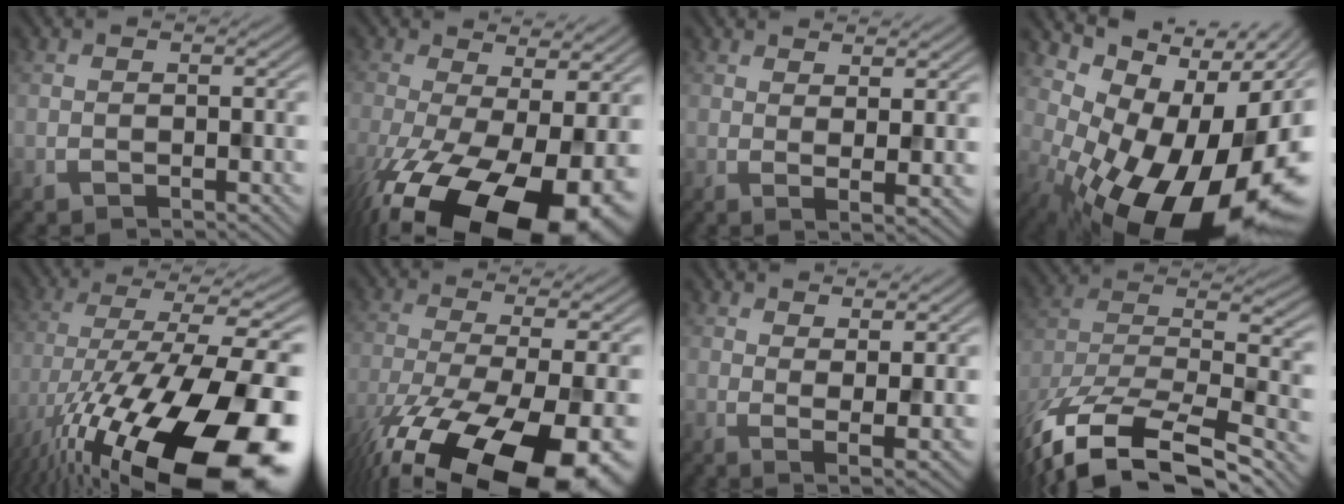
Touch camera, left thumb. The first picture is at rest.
{"total": 16.9, "force": [-7.3, 7.5, 13.3], "torque": [-0.249, -0.053, -0.094]}
{"total": 2.7, "force": [1.7, 0.4, 2.0], "torque": [-0.036, -0.001, 0.045]}
{"total": 17.3, "force": [-5.3, 9.6, 13.4], "torque": [-0.166, -0.026, -0.062]}
{"total": 19.5, "force": [-10.2, 6.6, 15.2], "torque": [-0.257, -0.031, -0.141]}
{"total": 16.5, "force": [-9.9, 5.3, 12.1], "torque": [-0.241, -0.052, -0.133]}
{"total": 3.6, "force": [2.6, 0.5, 2.4], "torque": [-0.046, -0.008, 0.066]}
{"total": 14.4, "force": [-10.3, 5.8, 8.3], "torque": [-0.196, -0.039, -0.143]}